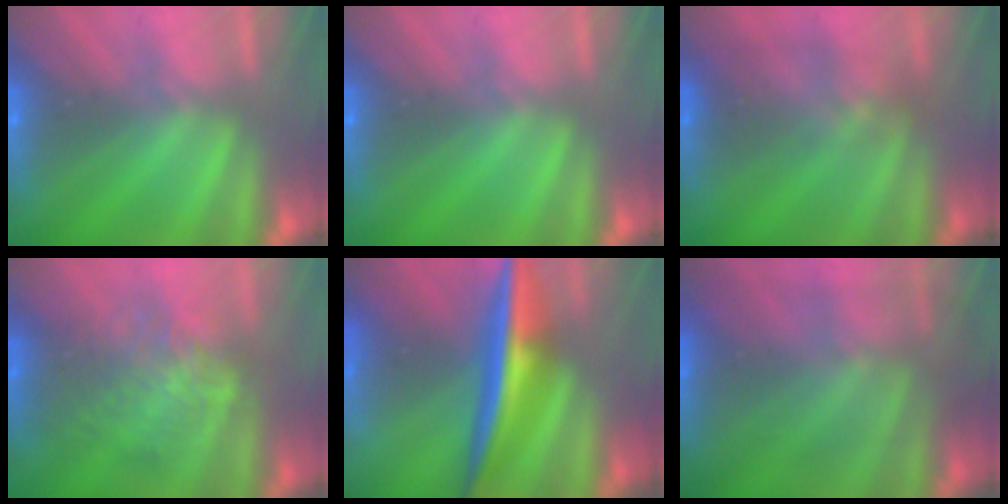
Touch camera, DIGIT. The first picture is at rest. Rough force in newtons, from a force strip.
{"total": 0.0}
{"total": 2.3}
{"total": 2.2}
{"total": 7.1}
{"total": 5.5}